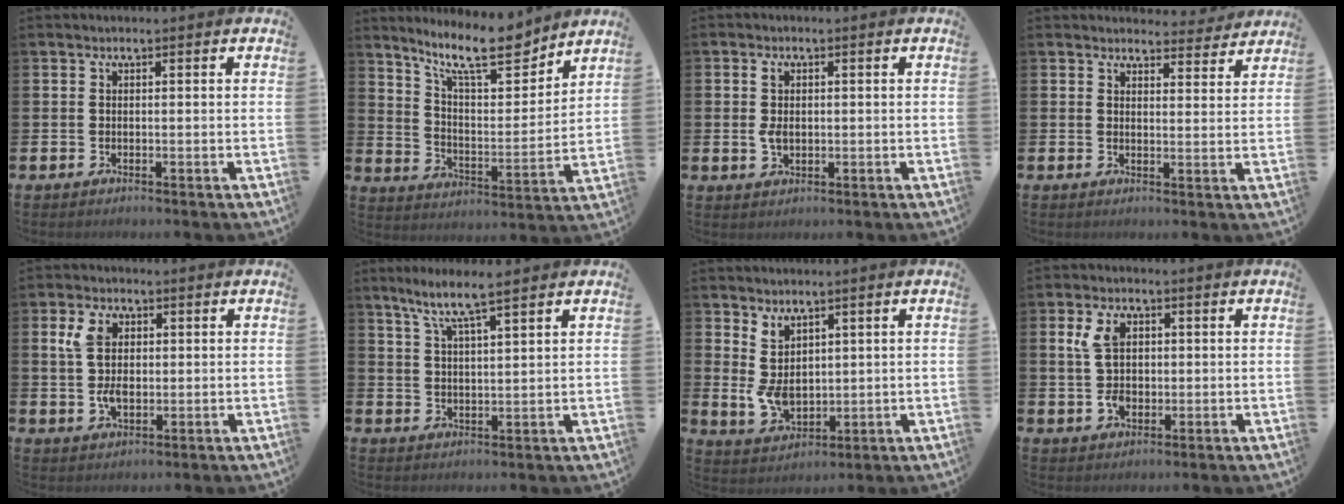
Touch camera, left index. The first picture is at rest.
{"total": 12.3, "force": [10.3, 3.0, 6.1], "torque": [-0.123, -0.060, 0.180]}
{"total": 2.9, "force": [0.6, 2.0, 1.9], "torque": [-0.030, 0.005, 0.006]}
{"total": 3.5, "force": [3.4, 0.8, 0.0], "torque": [0.000, -0.023, 0.060]}
{"total": 5.5, "force": [1.4, 3.6, 4.0], "torque": [-0.065, 0.007, 0.020]}
{"total": 6.4, "force": [5.5, 0.2, 3.4], "torque": [-0.078, -0.017, 0.096]}
{"total": 5.0, "force": [1.9, 3.6, 2.9], "torque": [-0.060, 0.003, 0.038]}
{"total": 6.0, "force": [1.3, 4.0, 4.2], "torque": [-0.087, 0.009, 0.018]}